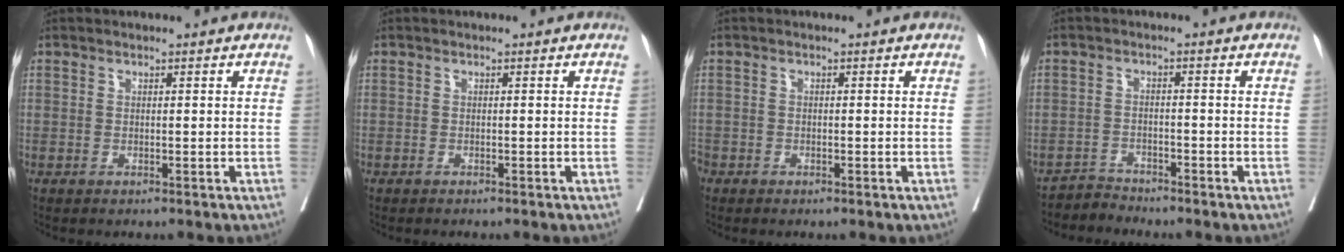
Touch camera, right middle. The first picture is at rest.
{"total": 0.8, "force": [-0.8, 0.2, 0.3], "torque": [-0.006, -0.002, -0.013]}
{"total": 1.7, "force": [-1.1, 1.2, 0.4], "torque": [-0.010, 0.002, -0.022]}
{"total": 2.5, "force": [-2.2, 0.1, -1.2], "torque": [0.030, -0.008, -0.041]}